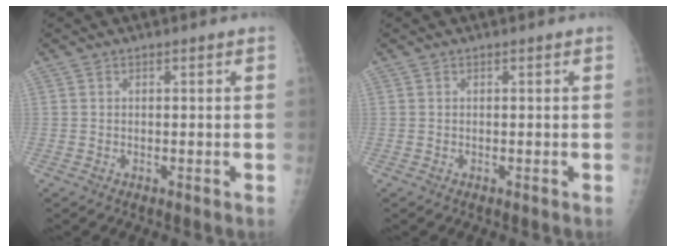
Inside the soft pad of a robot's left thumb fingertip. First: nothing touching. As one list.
[{"total": 0.0}]